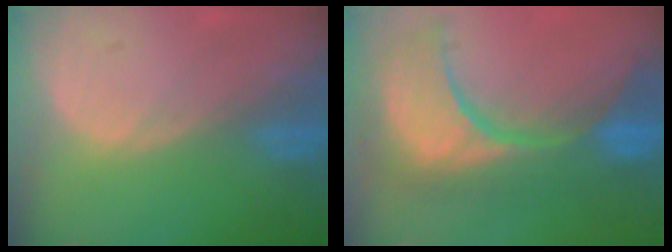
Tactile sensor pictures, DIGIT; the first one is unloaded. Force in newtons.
{"total": 13.0, "press": 11.5, "slide": 6.1}